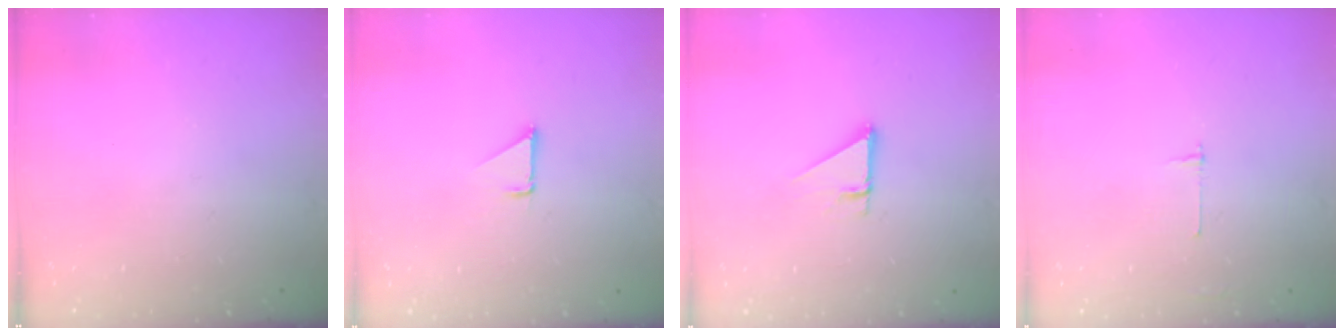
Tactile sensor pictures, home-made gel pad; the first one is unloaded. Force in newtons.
{"total": 1.3, "press": 1.3, "slide": 0.1}
{"total": 2.7, "press": 2.7, "slide": 0.1}
{"total": 2.7, "press": 2.7, "slide": 0.3}